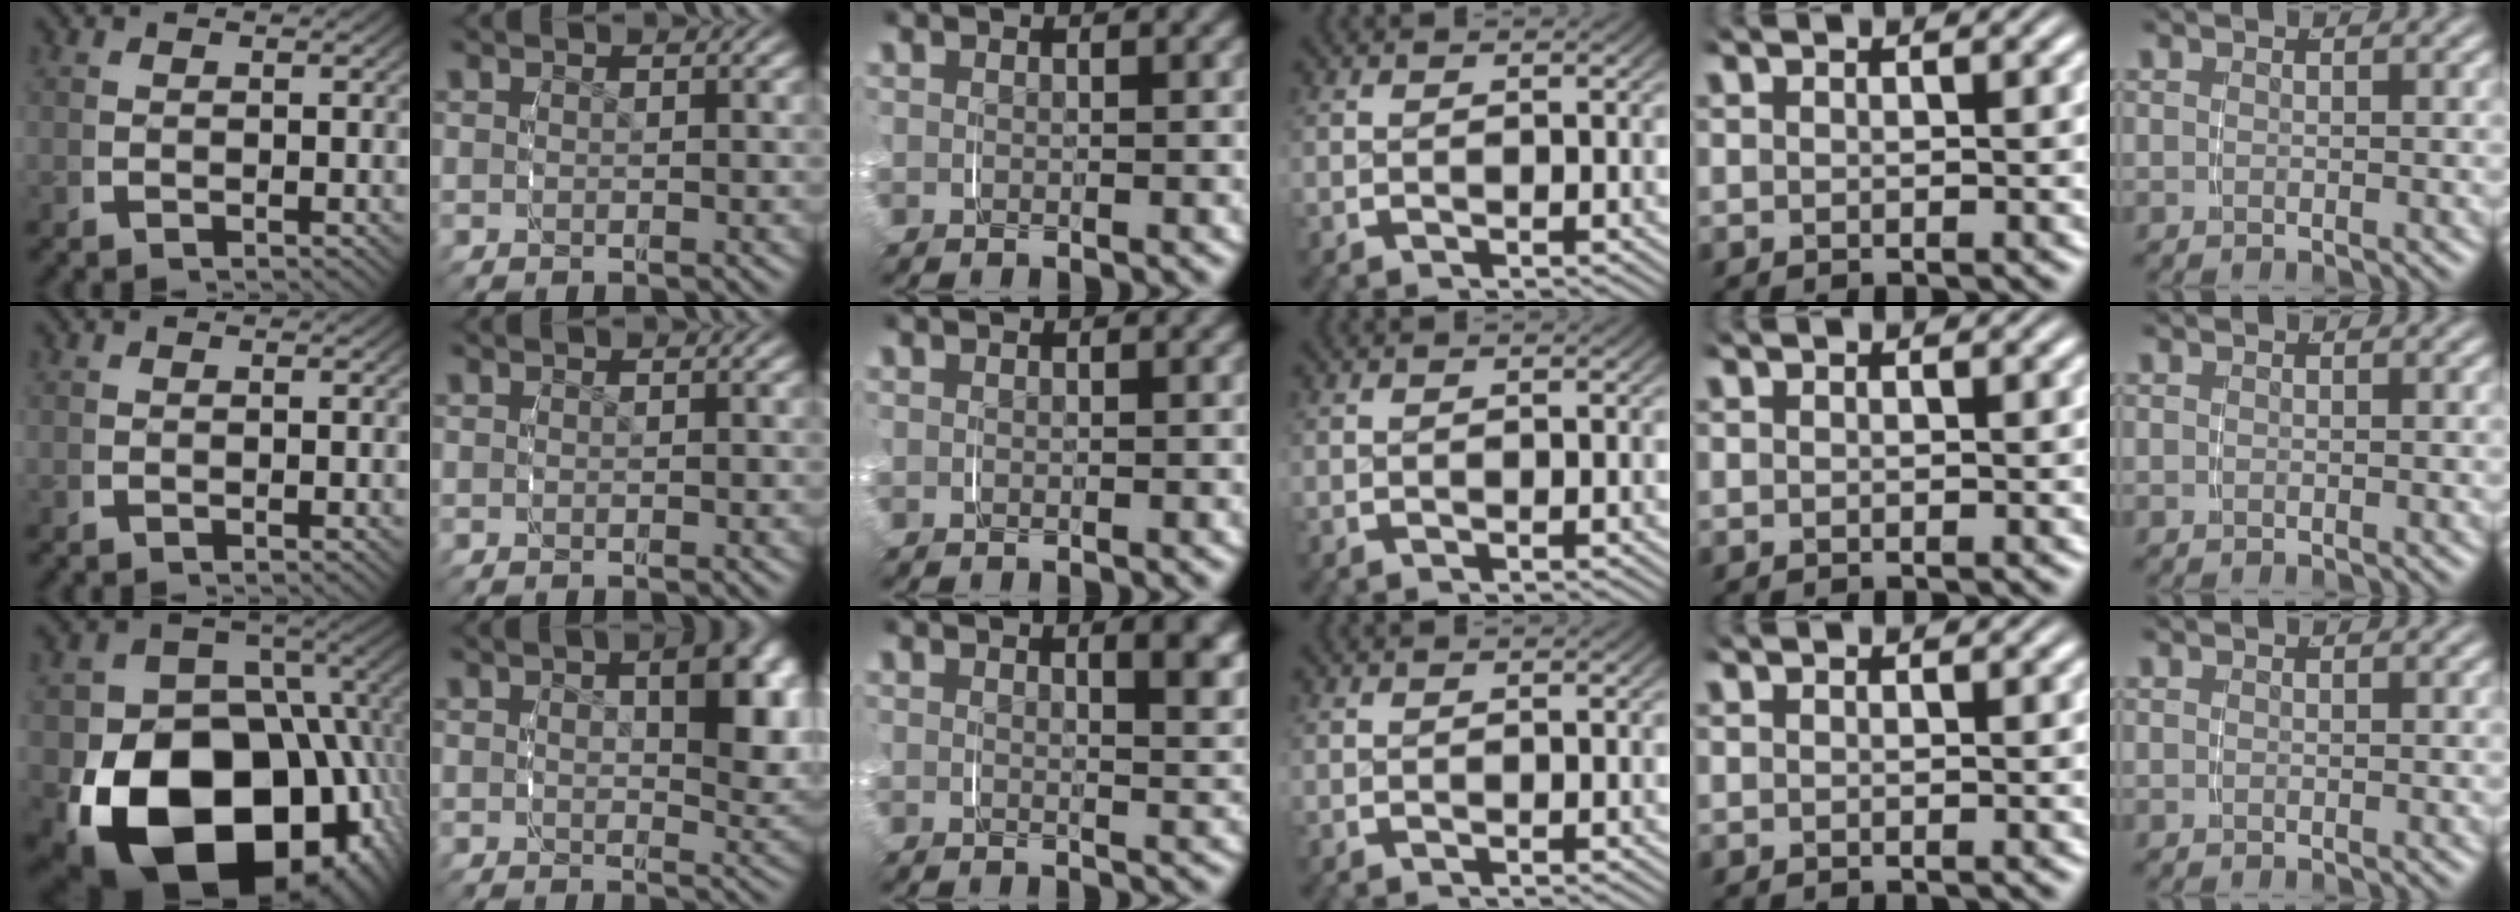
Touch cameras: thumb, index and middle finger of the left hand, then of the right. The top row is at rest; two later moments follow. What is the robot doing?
{"motion": "grasp_and_lifting", "object": "glasses case"}